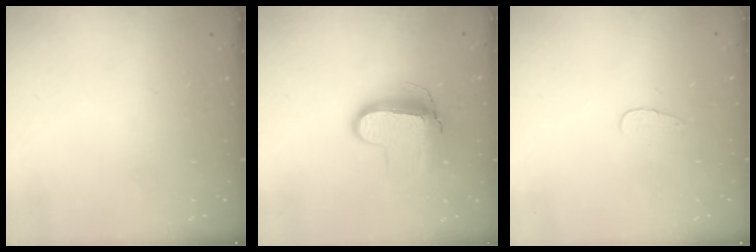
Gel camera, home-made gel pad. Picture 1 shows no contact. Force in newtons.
{"total": 11.1, "press": 11.0, "slide": 0.9}
{"total": 3.2, "press": 3.2, "slide": 0.3}